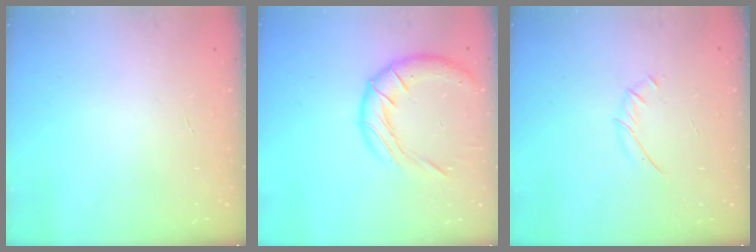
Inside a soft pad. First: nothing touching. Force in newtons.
{"total": 14.2, "press": 14.1, "slide": 1.6}
{"total": 3.5, "press": 3.4, "slide": 1.0}